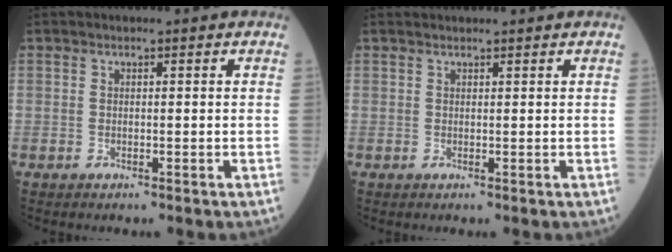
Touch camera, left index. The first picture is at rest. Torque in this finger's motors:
{"motor_torque": [-2.14, 0.00, -1.06, -0.13]}